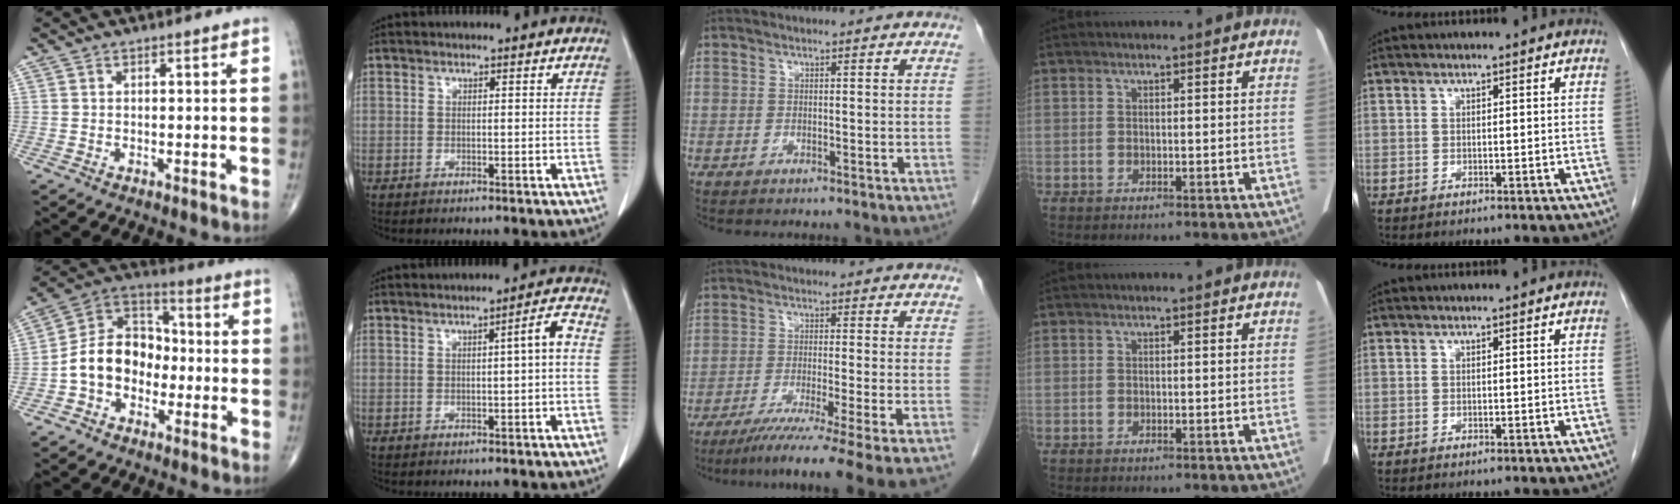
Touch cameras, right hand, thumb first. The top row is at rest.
{"thumb": {"total": 12.8, "force": [-2.7, 9.8, 7.7], "torque": [-0.105, 0.047, -0.063]}, "index": {"total": 3.1, "force": [-0.1, 0.1, 3.1], "torque": [-0.047, 0.009, -0.002]}, "middle": {"total": 13.3, "force": [-10.3, -2.6, 8.0], "torque": [-0.103, -0.046, -0.157]}}